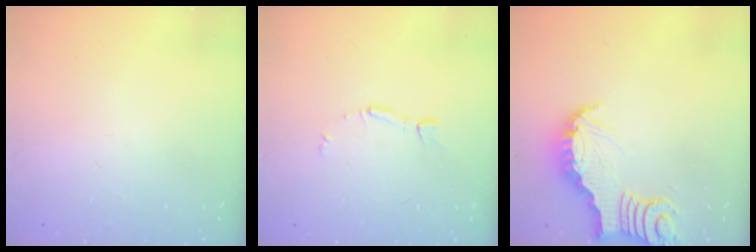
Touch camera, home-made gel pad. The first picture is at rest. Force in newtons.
{"total": 4.5, "press": 4.5, "slide": 0.3}
{"total": 3.9, "press": 3.9, "slide": 0.0}